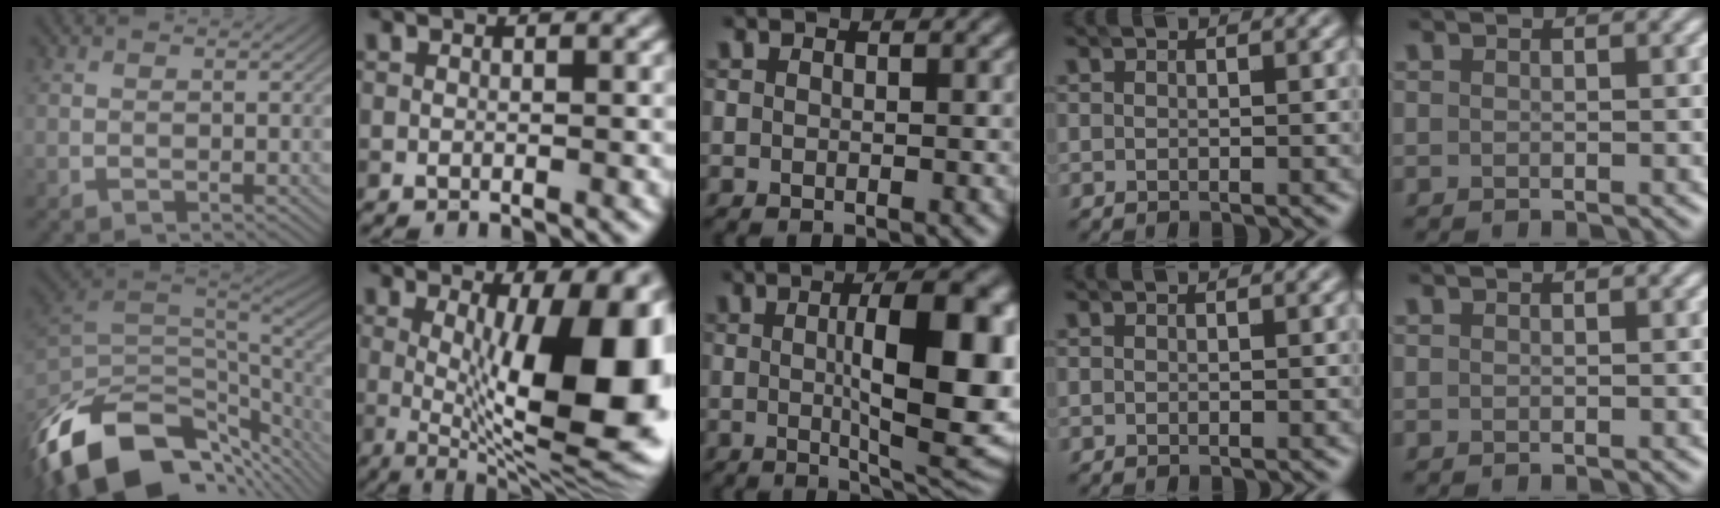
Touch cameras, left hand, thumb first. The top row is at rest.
{"thumb": {"total": 16.8, "force": [-8.4, 8.9, 11.6], "torque": [-0.270, -0.037, -0.130]}, "index": {"total": 16.0, "force": [1.1, 5.6, 14.9], "torque": [-0.182, -0.001, 0.017]}, "middle": {"total": 11.9, "force": [0.8, 3.2, 11.5], "torque": [-0.149, 0.001, 0.015]}}